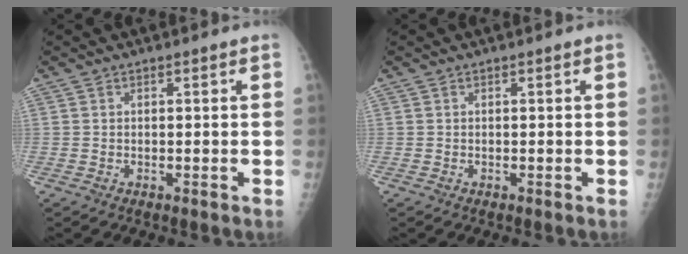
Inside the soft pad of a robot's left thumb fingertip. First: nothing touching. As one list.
[{"total": 0.0}]